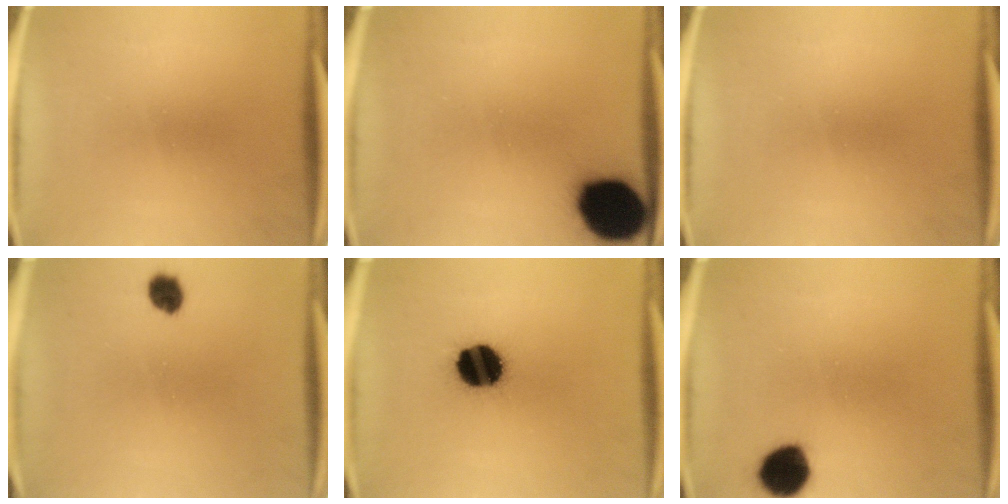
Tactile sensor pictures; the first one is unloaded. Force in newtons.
{"total": 17.8}
{"total": 0.0}
{"total": 3.8}
{"total": 14.6}
{"total": 8.3}